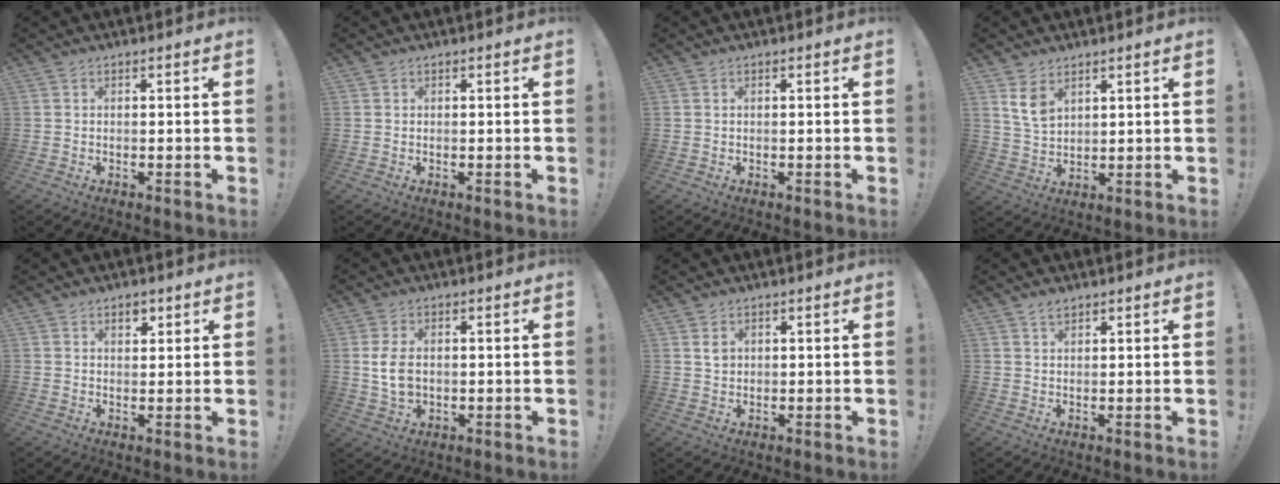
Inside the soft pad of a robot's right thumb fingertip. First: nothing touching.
{"total": 0.0}
{"total": 0.0}
{"total": 7.0, "force": [4.0, 4.4, 3.7], "torque": [-0.061, -0.017, 0.077]}
{"total": 3.1, "force": [1.8, 2.1, 1.5], "torque": [-0.016, -0.001, 0.028]}
{"total": 9.2, "force": [-0.4, 5.9, 7.0], "torque": [-0.141, -0.003, -0.007]}
{"total": 2.4, "force": [1.0, 1.9, 1.1], "torque": [-0.003, -0.006, 0.015]}
{"total": 2.2, "force": [1.7, 1.0, 0.9], "torque": [-0.007, -0.010, 0.029]}